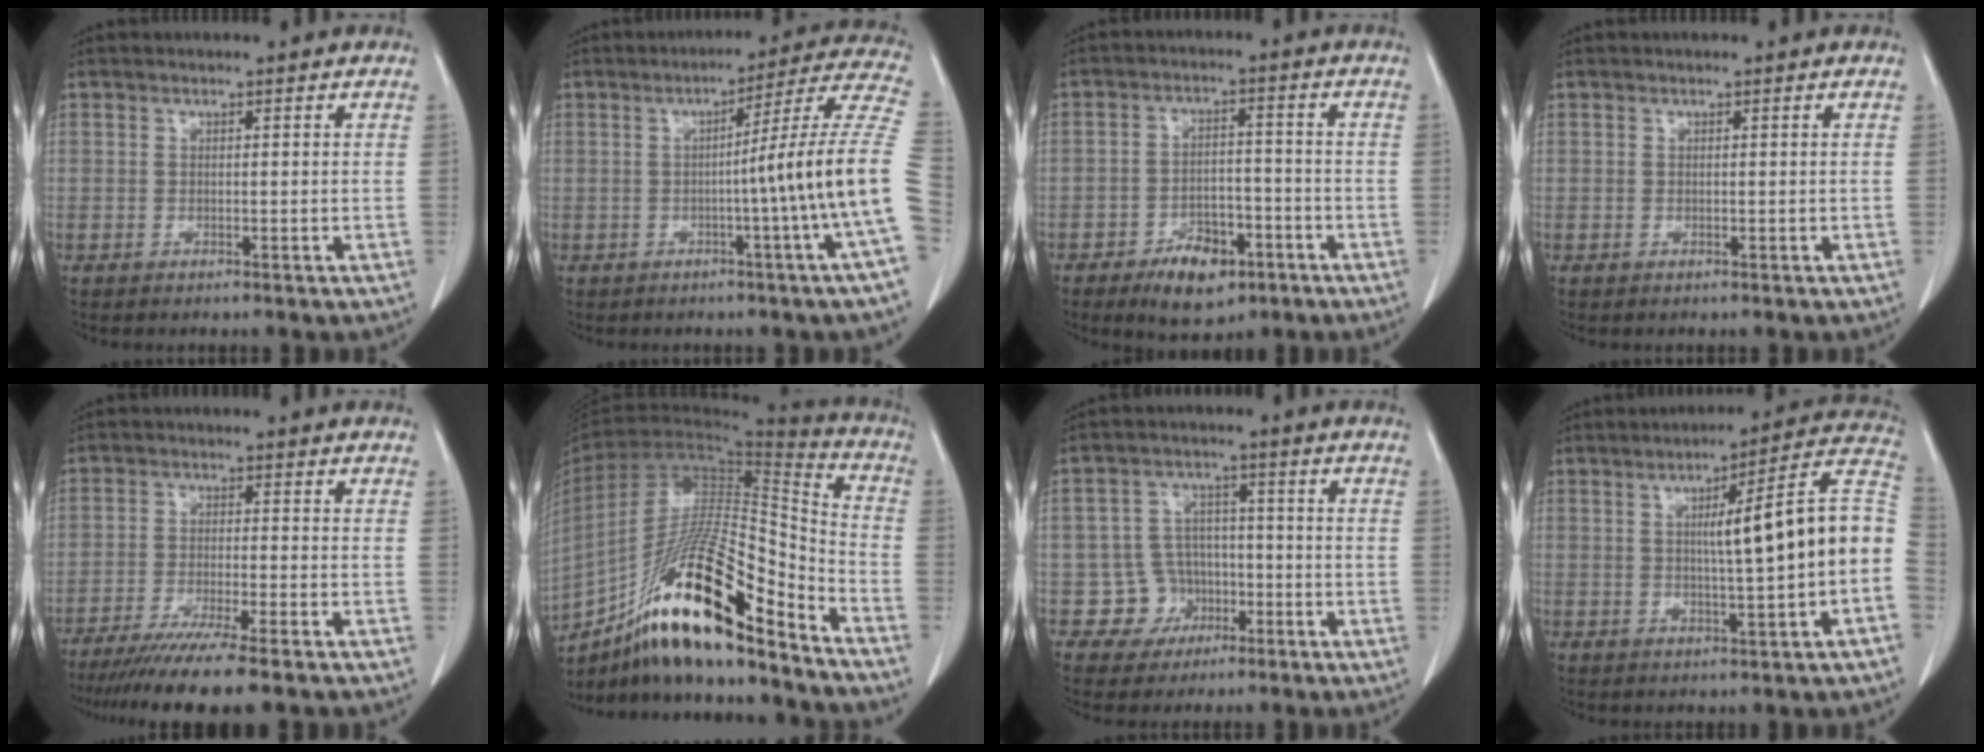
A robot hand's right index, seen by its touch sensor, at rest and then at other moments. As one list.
[{"total": 15.2, "force": [-2.3, -3.3, 14.7], "torque": [-0.178, 0.006, -0.042]}, {"total": 8.1, "force": [-4.8, 4.2, 5.0], "torque": [-0.082, 0.003, -0.073]}, {"total": 0.0}, {"total": 10.3, "force": [-8.1, -0.7, 6.3], "torque": [-0.094, -0.030, -0.131]}, {"total": 23.6, "force": [-15.0, 3.8, 17.7], "torque": [-0.317, -0.009, -0.262]}, {"total": 6.1, "force": [-2.3, 5.6, 0.1], "torque": [0.011, 0.017, -0.032]}, {"total": 15.0, "force": [-0.3, 0.1, 15.0], "torque": [-0.197, 0.030, -0.009]}]